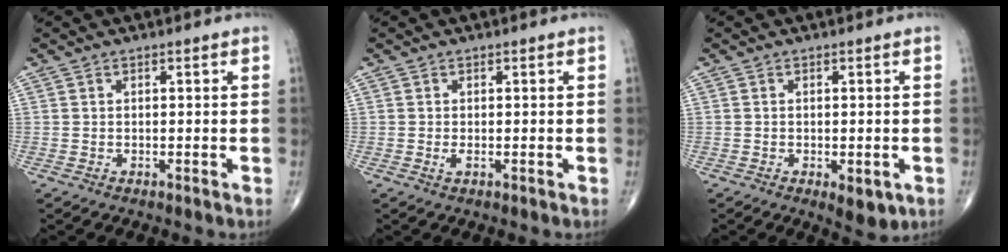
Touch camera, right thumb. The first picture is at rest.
{"total": 0.9, "force": [-0.2, 0.3, 0.8], "torque": [-0.016, -0.002, -0.002]}
{"total": 4.4, "force": [-1.5, 2.0, 3.7], "torque": [-0.039, -0.005, -0.012]}